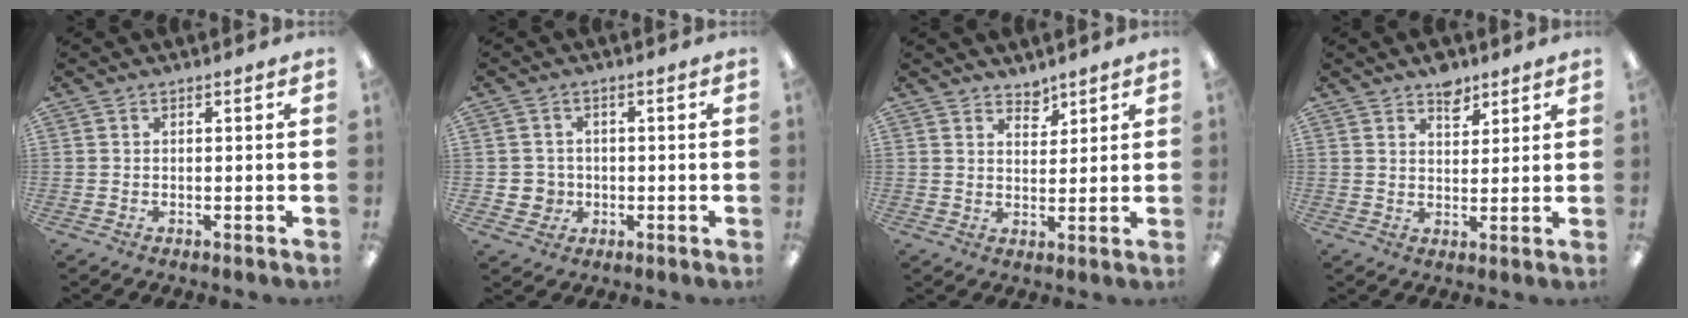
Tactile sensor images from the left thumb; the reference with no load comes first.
{"total": 3.9, "force": [-0.5, 3.8, 0.5], "torque": [-0.007, 0.006, -0.010]}
{"total": 3.6, "force": [3.4, 1.4, 0.1], "torque": [0.014, -0.028, 0.059]}
{"total": 5.3, "force": [4.1, 2.8, 2.0], "torque": [-0.010, -0.025, 0.068]}